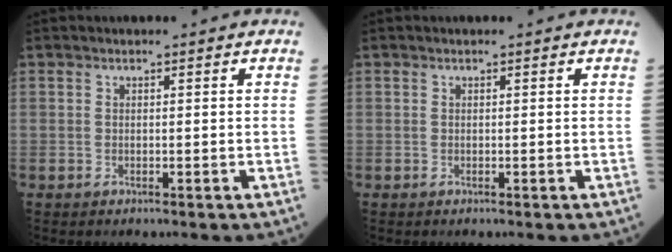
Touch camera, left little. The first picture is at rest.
{"total": 0.0}